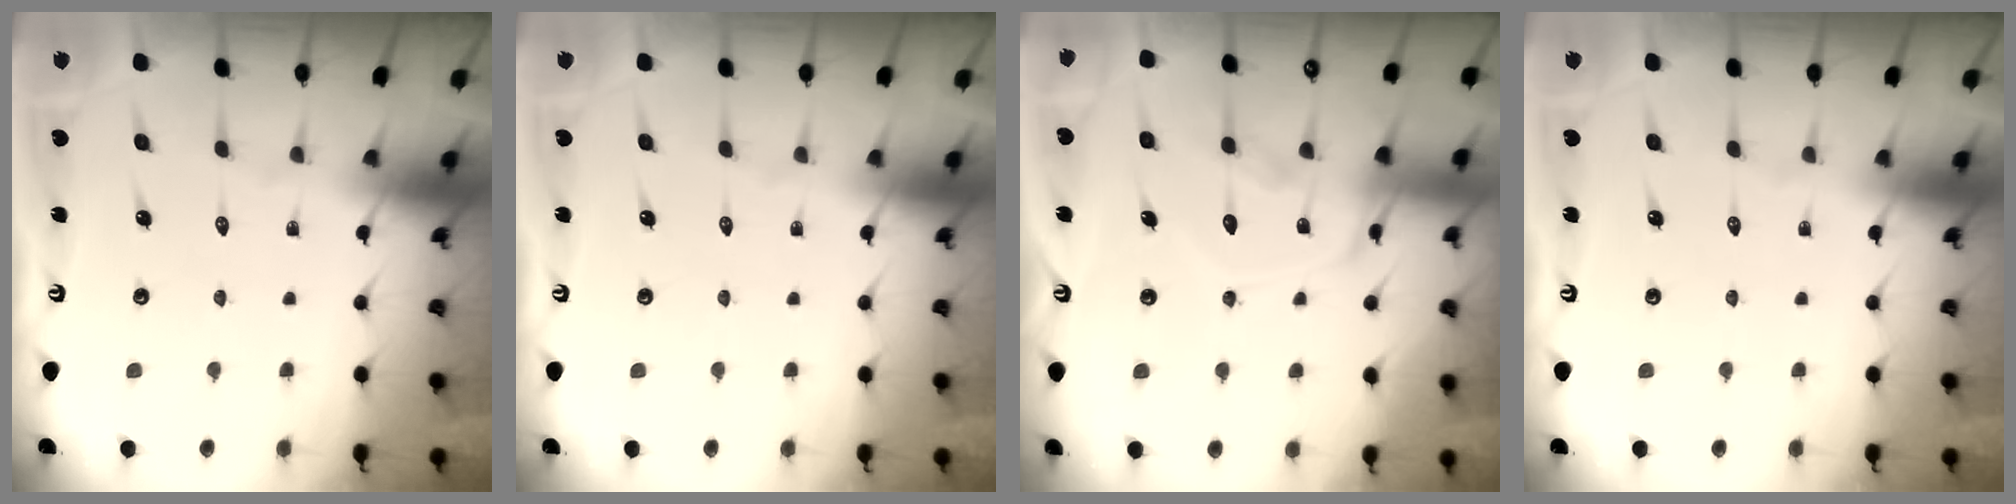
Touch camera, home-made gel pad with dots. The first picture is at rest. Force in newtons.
{"total": 0.0}
{"total": 13.7, "press": 13.7, "slide": 1.2}
{"total": 0.0}